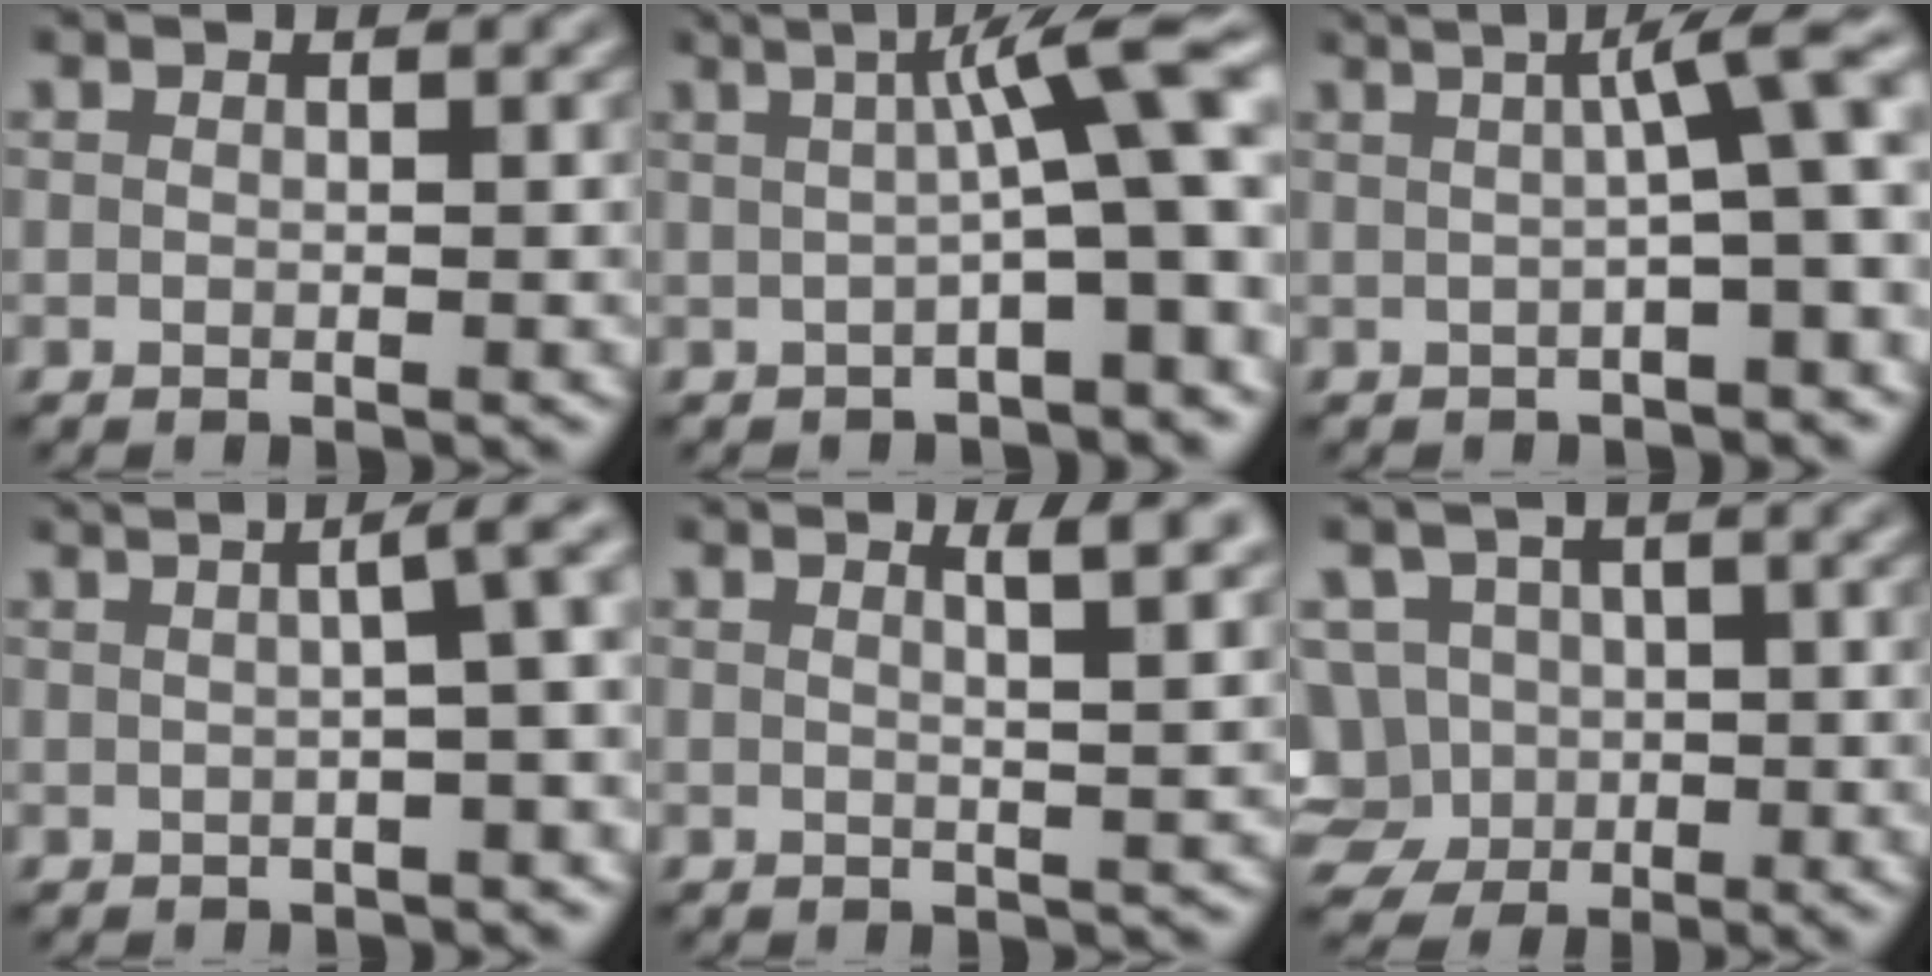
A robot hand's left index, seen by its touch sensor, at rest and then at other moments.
{"total": 9.9, "force": [1.1, 2.3, 9.5], "torque": [-0.101, 0.030, 0.012]}
{"total": 7.5, "force": [1.1, 1.7, 7.2], "torque": [-0.065, 0.024, 0.016]}
{"total": 8.0, "force": [1.9, 3.6, 6.8], "torque": [-0.032, 0.055, 0.003]}
{"total": 3.6, "force": [2.1, 1.0, 2.7], "torque": [-0.020, 0.008, 0.020]}
{"total": 7.6, "force": [-0.4, 6.8, 3.2], "torque": [-0.063, 0.034, -0.040]}